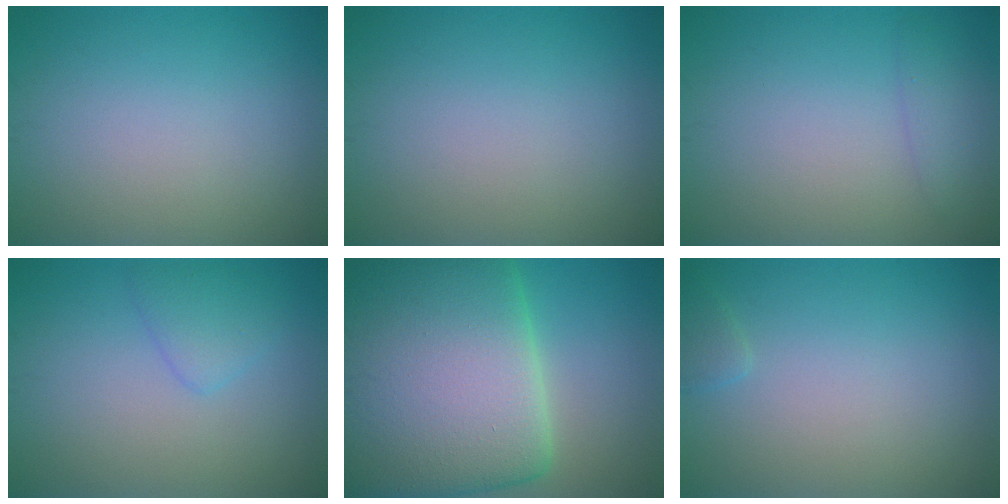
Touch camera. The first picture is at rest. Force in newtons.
{"total": 0.0}
{"total": 1.5, "press": 1.5, "slide": 0.0}
{"total": 2.0, "press": 2.0, "slide": 0.2}
{"total": 21.4, "press": 21.4, "slide": 0.8}
{"total": 0.9, "press": 0.9, "slide": 0.1}